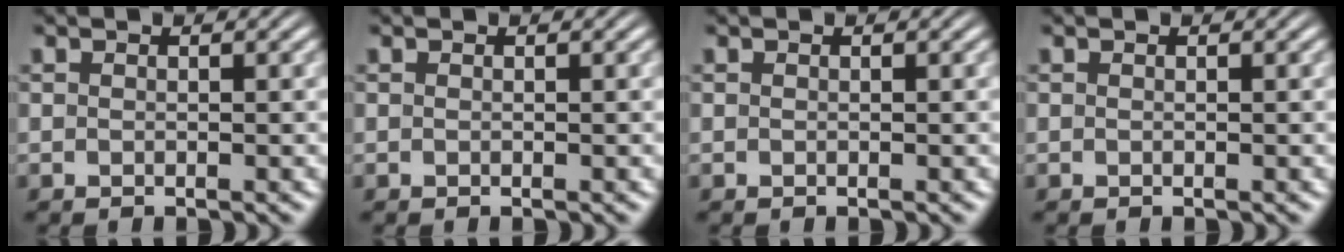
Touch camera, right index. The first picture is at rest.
{"total": 0.0}
{"total": 0.0}
{"total": 0.0}